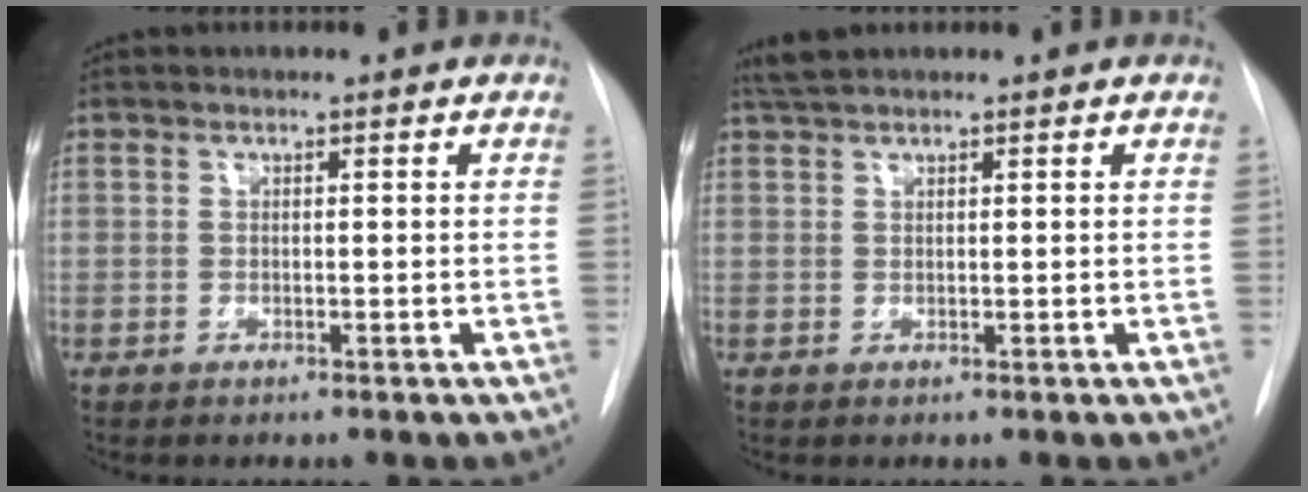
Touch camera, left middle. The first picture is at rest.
{"total": 2.1, "force": [2.0, 0.0, 0.9], "torque": [-0.018, 0.015, 0.039]}